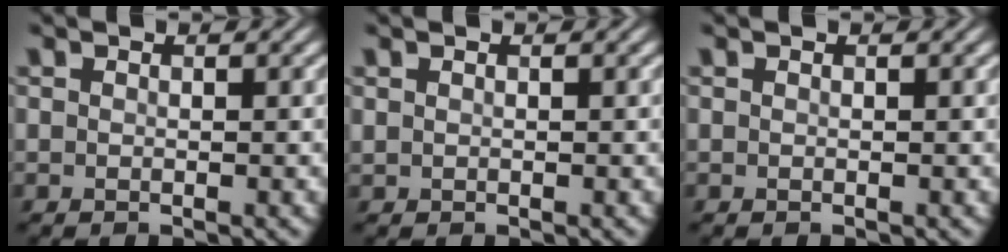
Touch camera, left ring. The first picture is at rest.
{"total": 0.0}
{"total": 0.0}